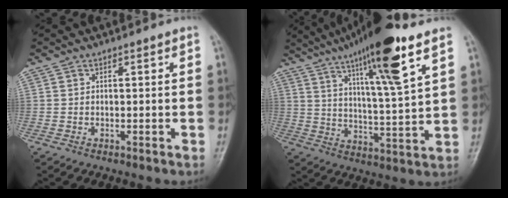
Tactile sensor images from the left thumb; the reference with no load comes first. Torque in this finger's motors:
{"motor_torque": [1.87, 0.01, 1.80, -0.96, 0.26]}